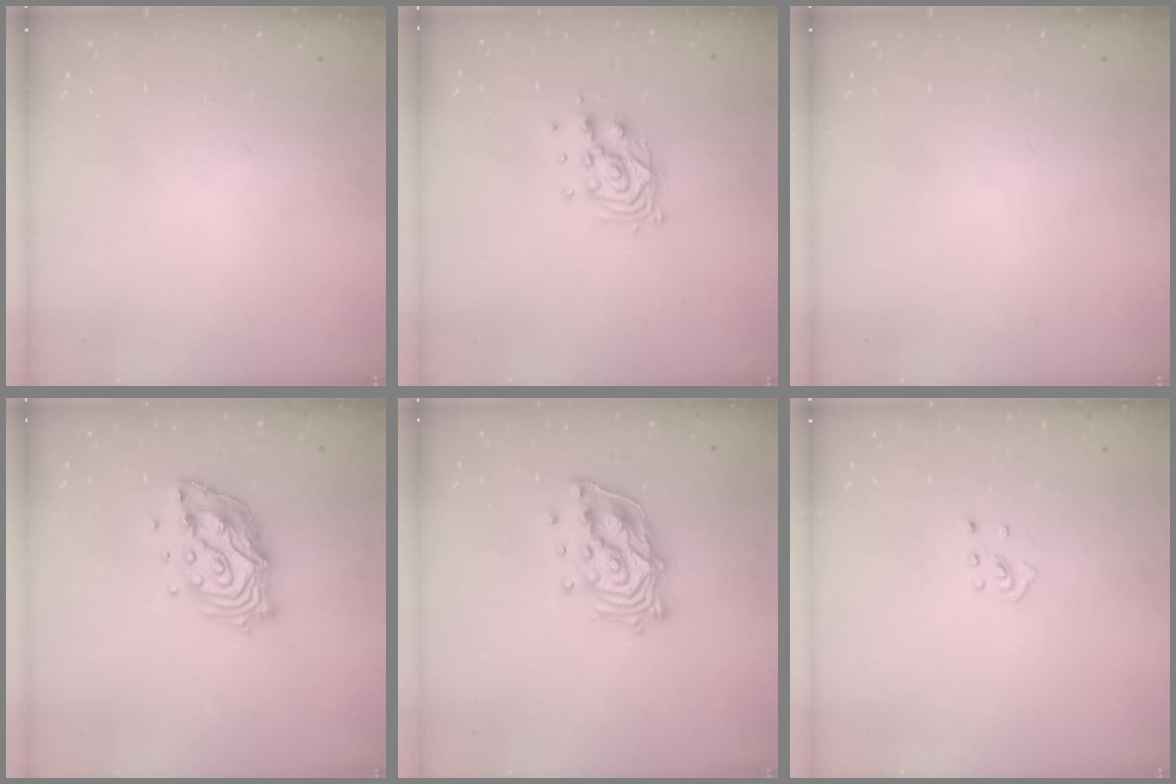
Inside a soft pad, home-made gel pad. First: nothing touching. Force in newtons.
{"total": 9.3, "press": 9.3, "slide": 0.6}
{"total": 0.0}
{"total": 14.3, "press": 14.1, "slide": 2.7}
{"total": 13.8, "press": 13.7, "slide": 1.6}
{"total": 2.0, "press": 1.9, "slide": 0.8}